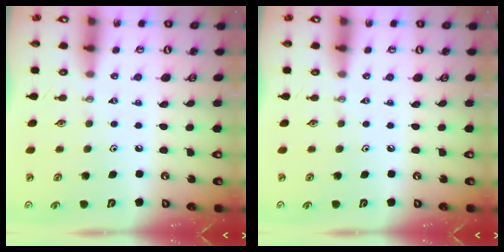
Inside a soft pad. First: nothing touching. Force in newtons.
{"total": 0.0}